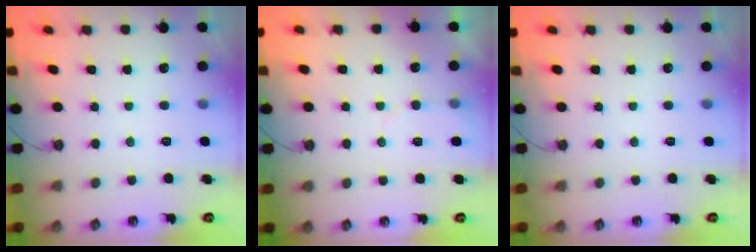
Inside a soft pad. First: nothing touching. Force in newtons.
{"total": 2.8, "press": 2.8, "slide": 0.3}
{"total": 0.0}